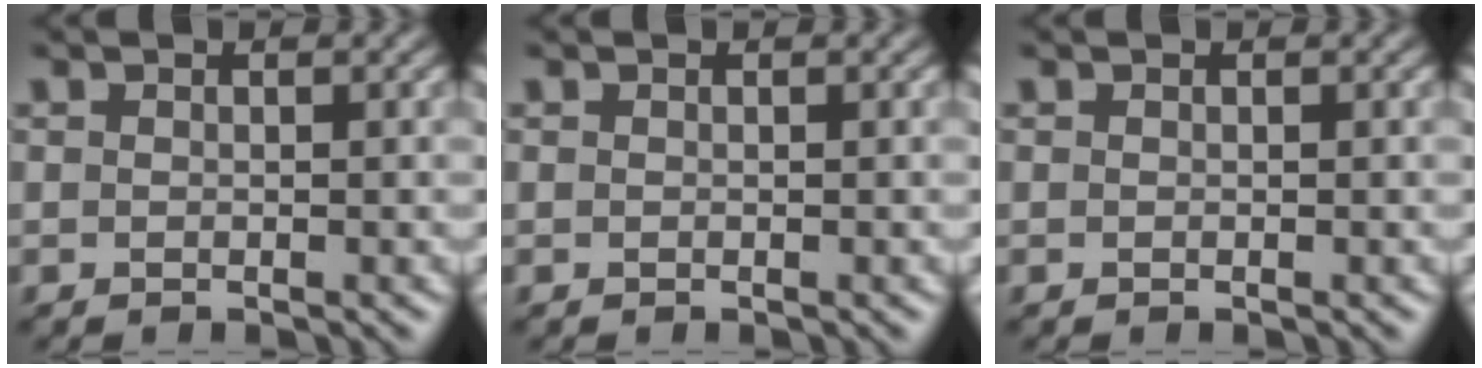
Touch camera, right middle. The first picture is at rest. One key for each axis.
{"total": 0.0}
{"total": 0.0}